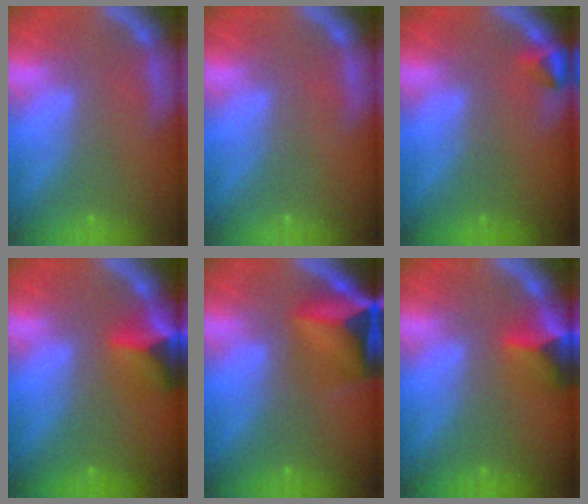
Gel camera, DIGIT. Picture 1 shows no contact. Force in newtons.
{"total": 0.0}
{"total": 1.5}
{"total": 4.5}
{"total": 9.5}
{"total": 3.9}